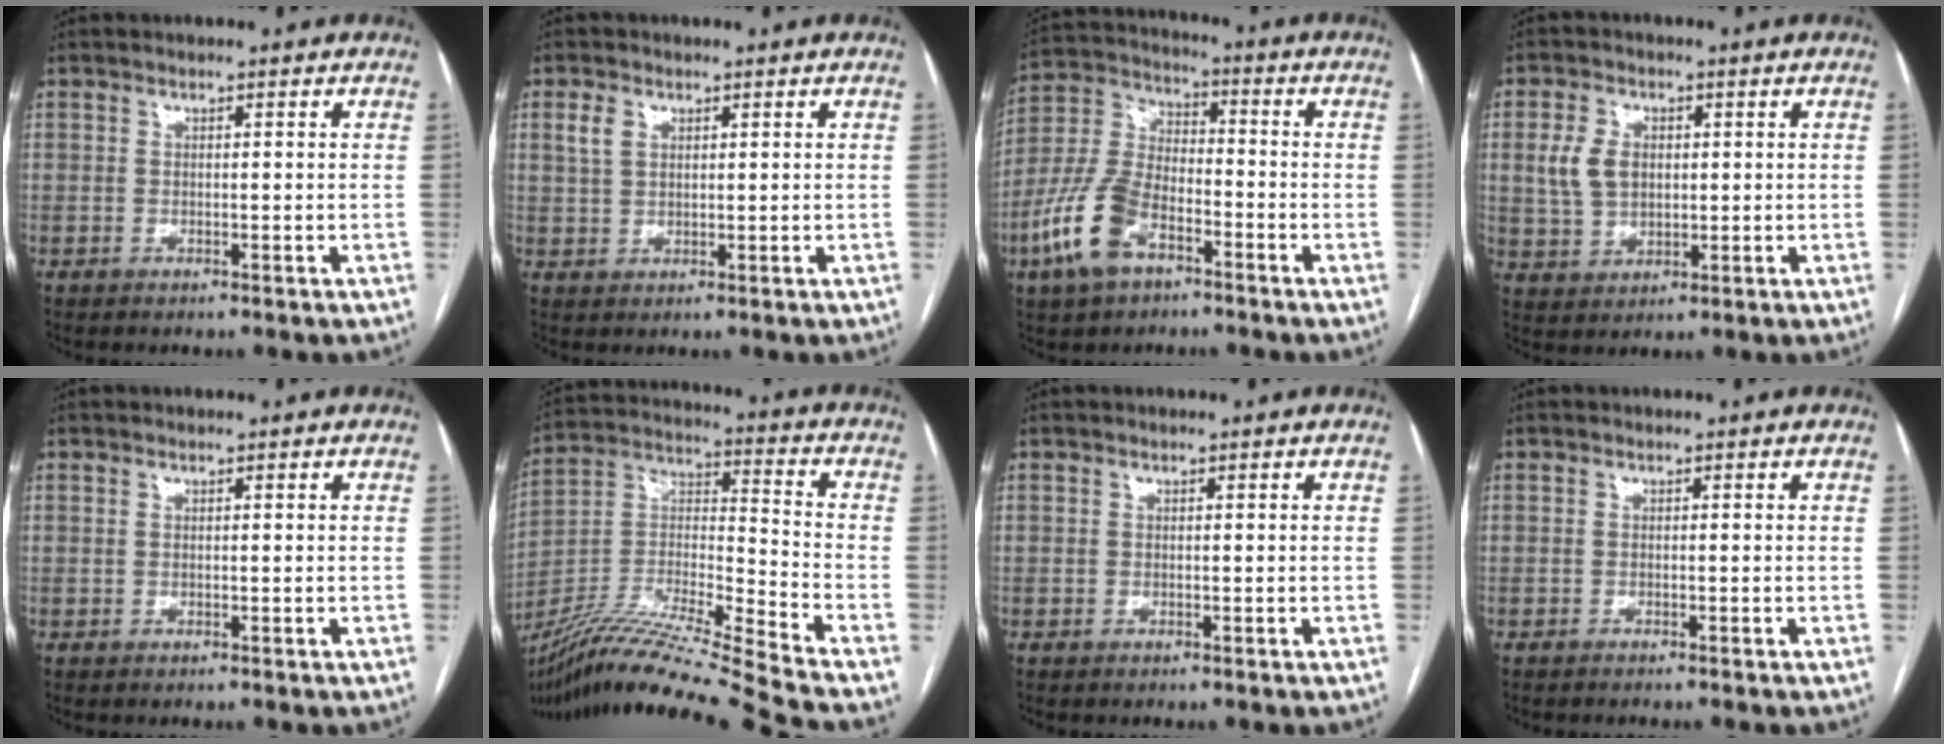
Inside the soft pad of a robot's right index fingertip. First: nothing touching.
{"total": 2.8, "force": [1.3, 1.9, 1.6], "torque": [-0.041, 0.012, 0.031]}
{"total": 12.1, "force": [-6.2, 5.9, 8.6], "torque": [-0.207, 0.007, -0.120]}
{"total": 6.3, "force": [1.1, 4.5, 4.2], "torque": [-0.098, 0.016, 0.029]}
{"total": 0.0}
{"total": 22.9, "force": [-20.0, -2.8, 10.8], "torque": [-0.226, -0.025, -0.359]}
{"total": 0.0}
{"total": 1.6, "force": [-1.5, -0.2, 0.7], "torque": [-0.006, 0.000, -0.019]}